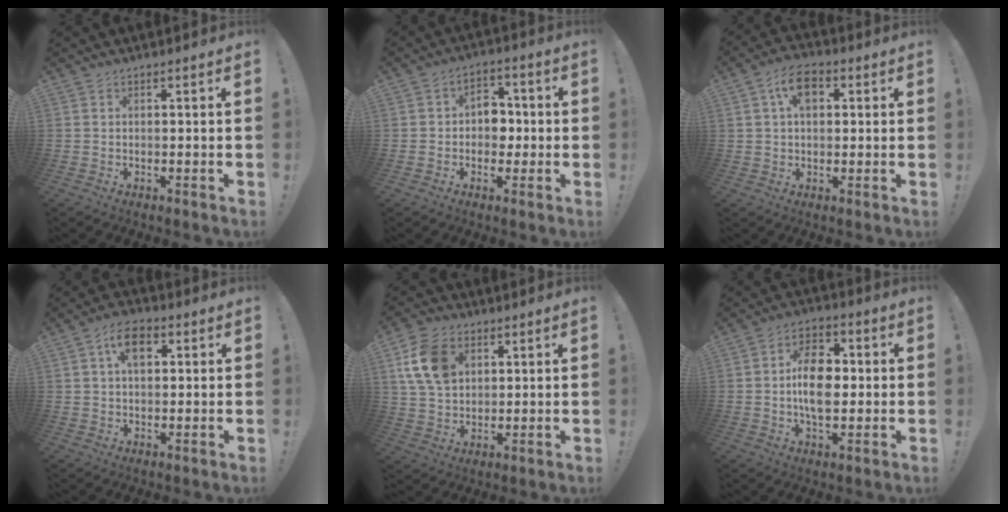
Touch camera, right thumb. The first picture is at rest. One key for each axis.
{"total": 7.2, "fx": -0.4, "fy": 6.1, "fz": 3.9, "tx": -0.053, "ty": 0.011, "tz": -0.006}
{"total": 8.7, "fx": 2.9, "fy": 5.4, "fz": 6.1, "tx": -0.099, "ty": 0.011, "tz": 0.054}
{"total": 8.0, "fx": 2.7, "fy": 4.8, "fz": 5.7, "tx": -0.084, "ty": 0.007, "tz": 0.047}
{"total": 13.6, "fx": 4.6, "fy": 10.0, "fz": 7.9, "tx": -0.138, "ty": -0.003, "tz": 0.091}
{"total": 12.3, "fx": -0.3, "fy": 7.8, "fz": 9.6, "tx": -0.164, "ty": 0.008, "tz": -0.008}